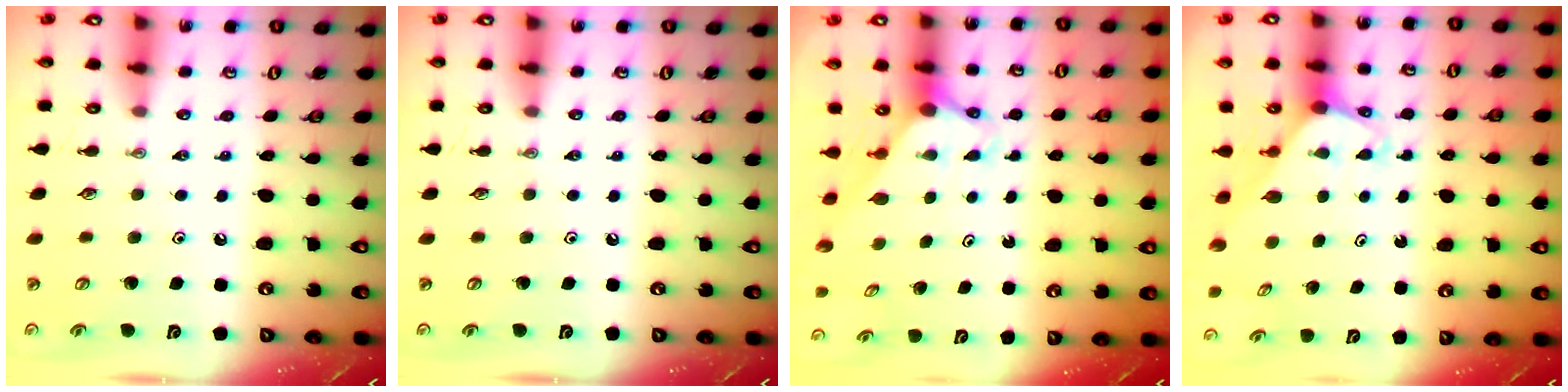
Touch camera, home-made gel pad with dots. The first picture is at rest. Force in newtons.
{"total": 0.0}
{"total": 2.6, "press": 2.6, "slide": 0.0}
{"total": 2.0, "press": 2.0, "slide": 0.0}